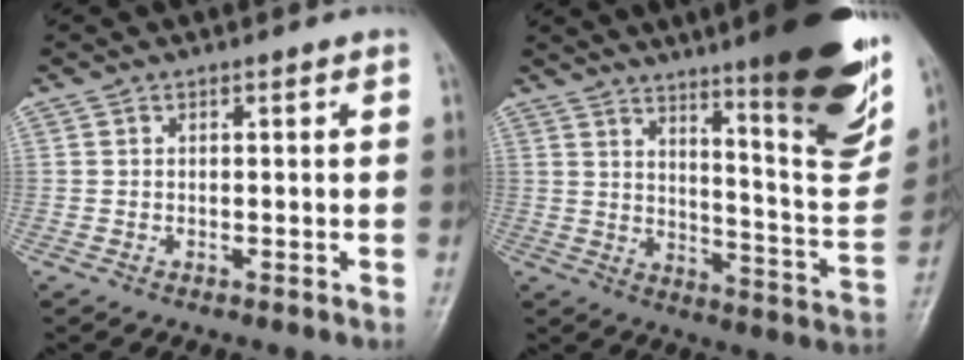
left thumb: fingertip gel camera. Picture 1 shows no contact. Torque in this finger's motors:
{"motor_torque": [3.26, 1.77, 1.59, -1.18, 0.29]}